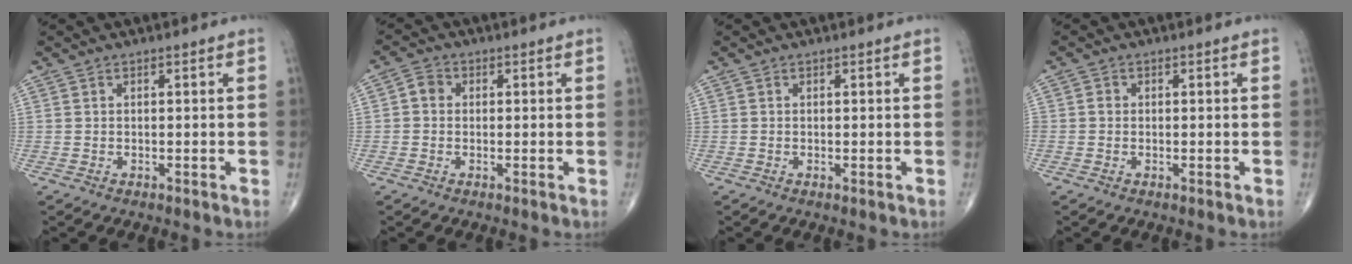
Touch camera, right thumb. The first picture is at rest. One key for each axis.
{"total": 2.6, "fx": 0.1, "fy": 2.3, "fz": 1.3, "tx": -0.012, "ty": 0.008, "tz": -0.006}
{"total": 0.0}
{"total": 1.0, "fx": -0.1, "fy": 0.8, "fz": 0.5, "tx": -0.007, "ty": 0.001, "tz": -0.004}